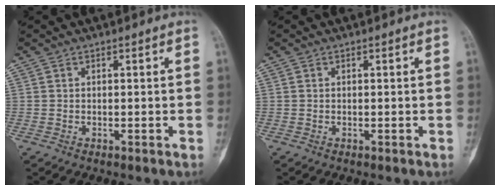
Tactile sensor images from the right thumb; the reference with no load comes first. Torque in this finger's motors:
{"motor_torque": [-0.29, 0.19, 0.18, -0.08, 0.04]}